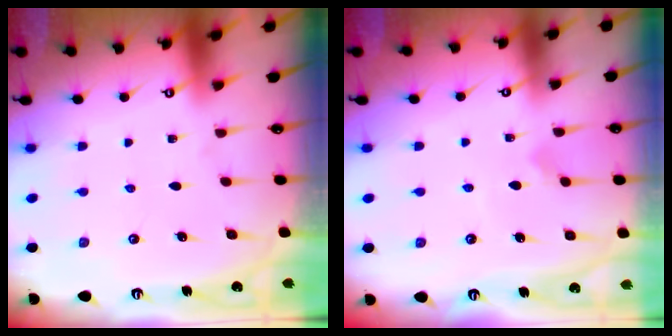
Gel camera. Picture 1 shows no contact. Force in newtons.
{"total": 3.3, "press": 3.3, "slide": 0.3}